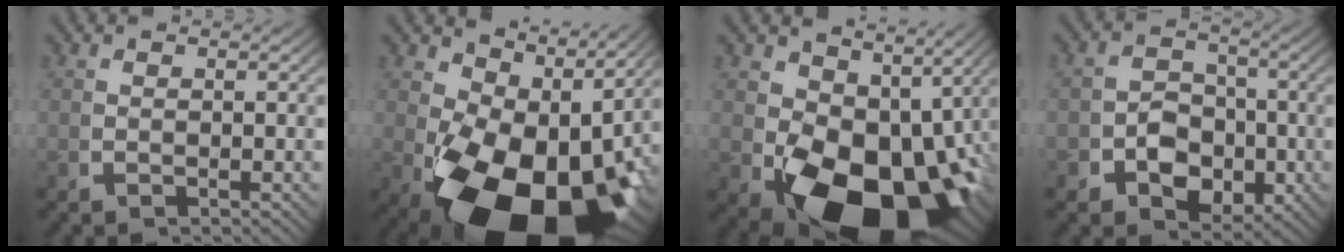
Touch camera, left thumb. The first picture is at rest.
{"total": 20.3, "force": [-3.8, 12.4, 15.6], "torque": [-0.286, -0.085, -0.022]}
{"total": 18.7, "force": [-4.2, 11.8, 13.8], "torque": [-0.236, -0.081, -0.029]}
{"total": 8.0, "force": [-2.0, 6.6, 4.2], "torque": [-0.067, -0.035, -0.028]}